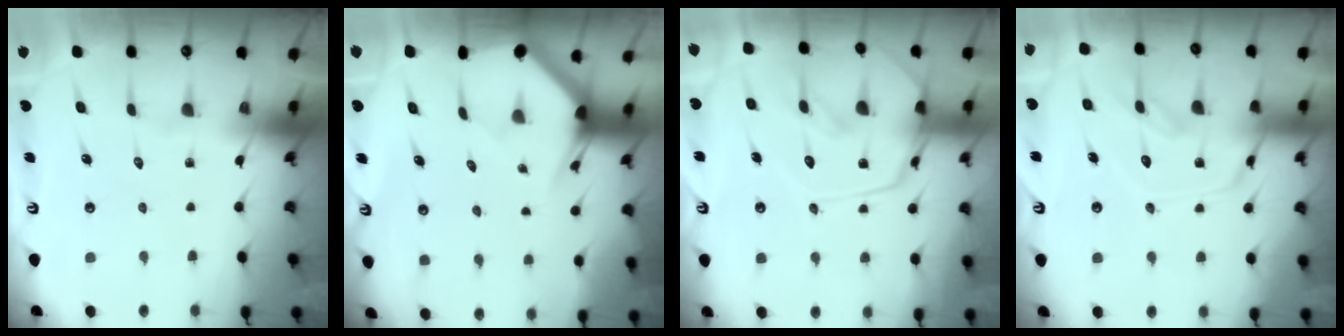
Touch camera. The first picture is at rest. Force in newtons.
{"total": 3.2, "press": 3.2, "slide": 0.1}
{"total": 15.3, "press": 15.2, "slide": 1.2}
{"total": 13.2, "press": 13.1, "slide": 1.2}